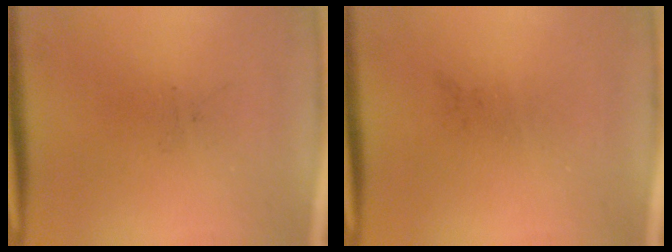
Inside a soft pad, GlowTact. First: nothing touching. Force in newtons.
{"total": 0.0}